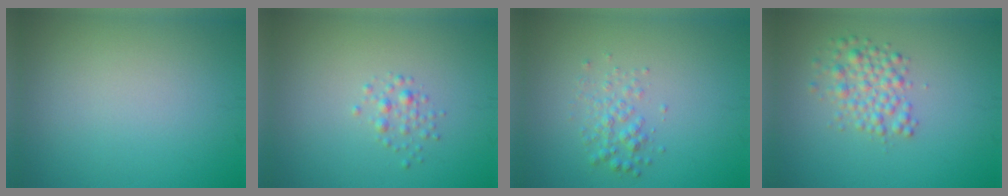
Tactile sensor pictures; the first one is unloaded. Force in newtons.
{"total": 1.2, "press": 1.2, "slide": 0.0}
{"total": 1.9, "press": 1.9, "slide": 0.0}
{"total": 2.9, "press": 2.9, "slide": 0.1}